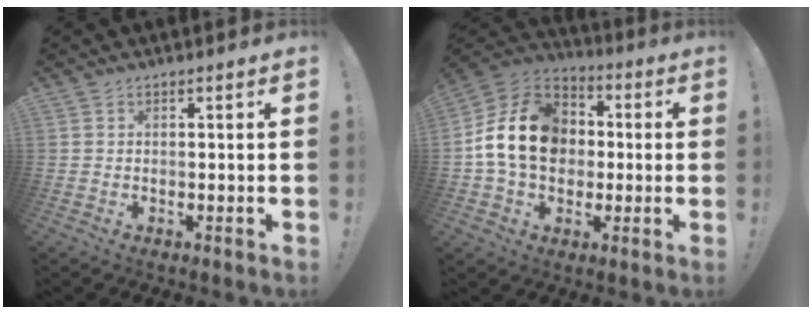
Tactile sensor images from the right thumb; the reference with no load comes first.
{"total": 18.6, "force": [1.5, 14.3, 11.7], "torque": [-0.200, 0.020, 0.038]}